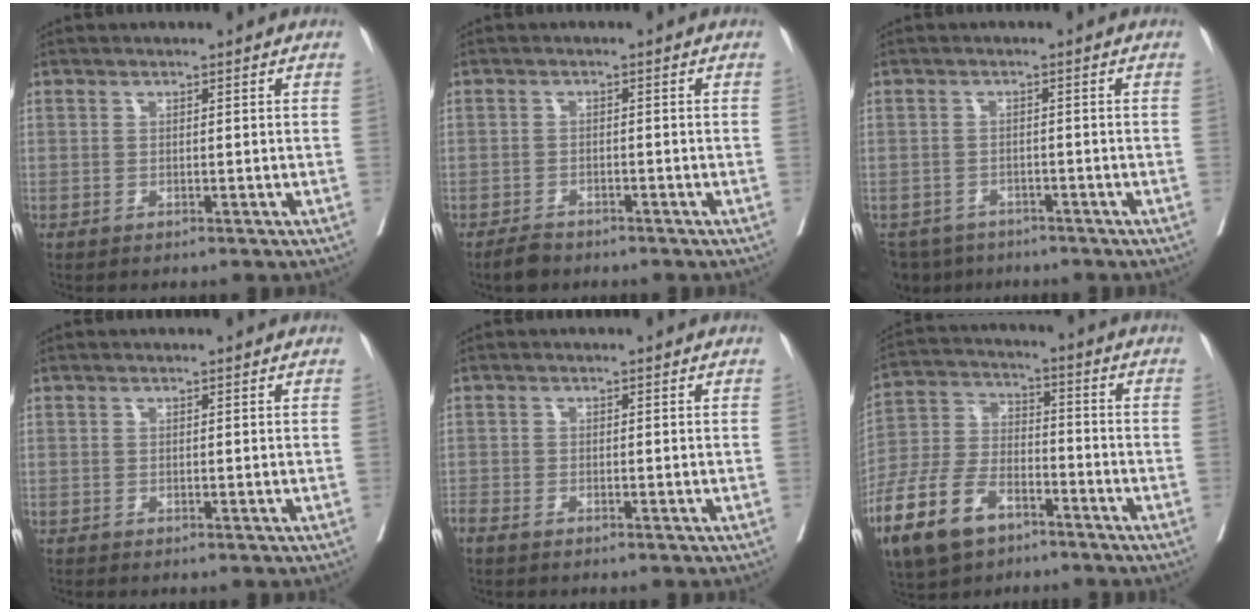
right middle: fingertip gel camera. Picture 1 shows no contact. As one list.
[{"total": 2.5, "force": [-2.2, 1.0, 0.9], "torque": [-0.021, -0.002, -0.037]}, {"total": 5.9, "force": [-4.9, 3.2, 0.6], "torque": [-0.007, -0.007, -0.077]}, {"total": 0.0}, {"total": 2.0, "force": [-1.8, 0.6, 0.8], "torque": [-0.021, -0.006, -0.033]}, {"total": 12.7, "force": [-7.7, 6.6, 7.8], "torque": [-0.178, -0.006, -0.151]}]